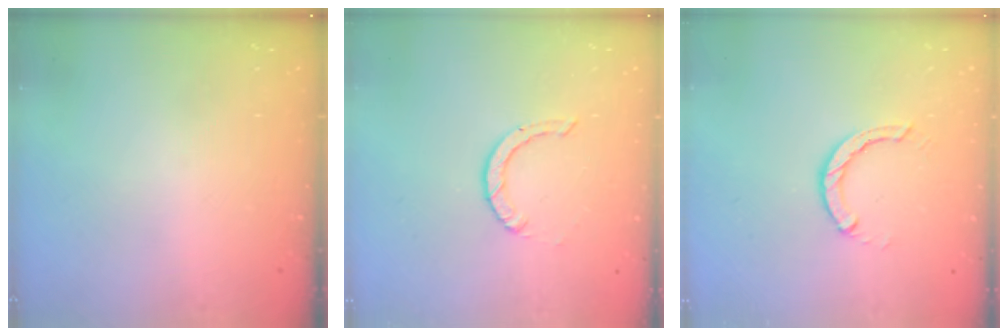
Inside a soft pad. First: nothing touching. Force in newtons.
{"total": 0.9, "press": 0.9, "slide": 0.1}
{"total": 2.9, "press": 2.9, "slide": 0.4}